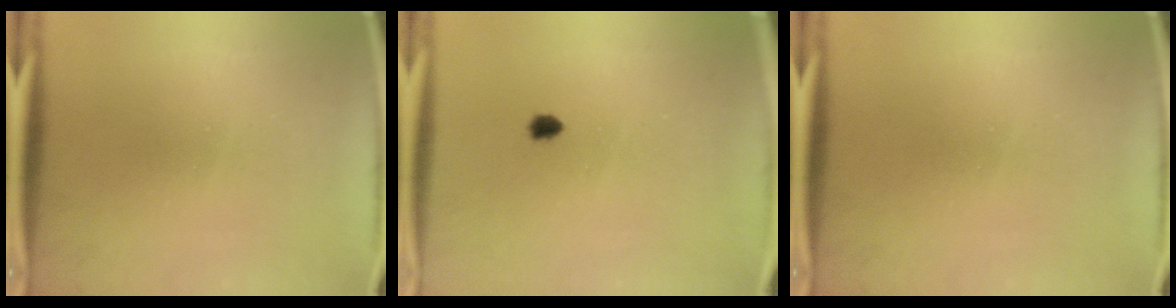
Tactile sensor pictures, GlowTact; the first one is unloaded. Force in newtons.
{"total": 1.1}
{"total": 0.0}